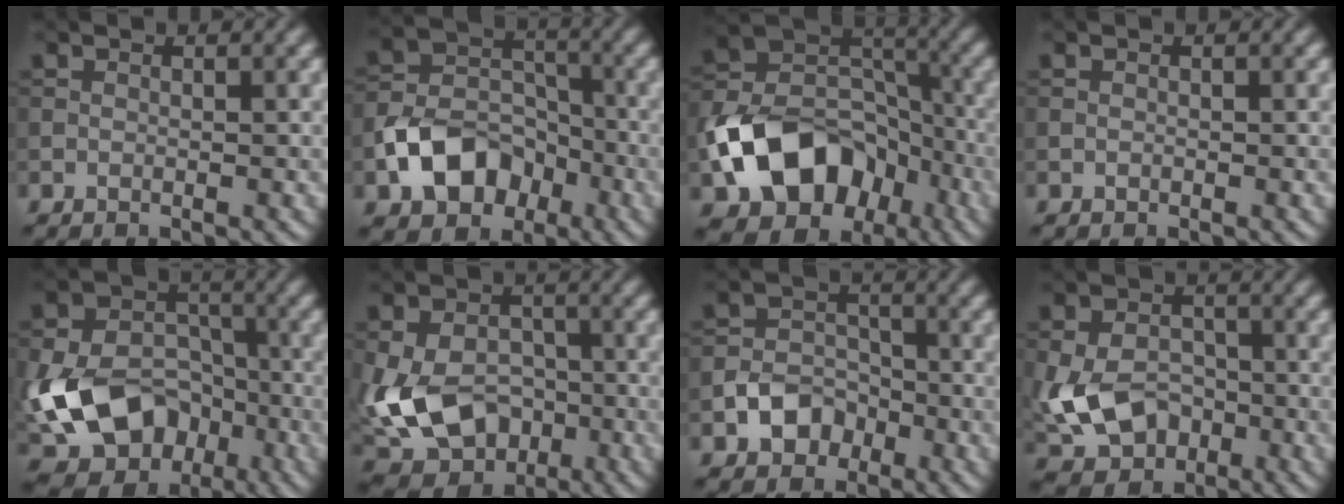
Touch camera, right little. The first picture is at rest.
{"total": 7.2, "force": [-3.3, 5.1, 3.8], "torque": [-0.068, -0.003, -0.064]}
{"total": 11.5, "force": [-5.1, 8.1, 6.4], "torque": [-0.114, 0.000, -0.097]}
{"total": 0.0}
{"total": 14.4, "force": [-4.5, 11.0, 8.2], "torque": [-0.151, -0.025, -0.088]}
{"total": 11.8, "force": [-2.7, 8.6, 7.6], "torque": [-0.152, -0.019, -0.051]}
{"total": 3.9, "force": [-1.9, 2.9, 1.7], "torque": [-0.025, 0.002, -0.036]}
{"total": 8.2, "force": [-1.9, 6.0, 5.3], "torque": [-0.117, -0.015, -0.038]}